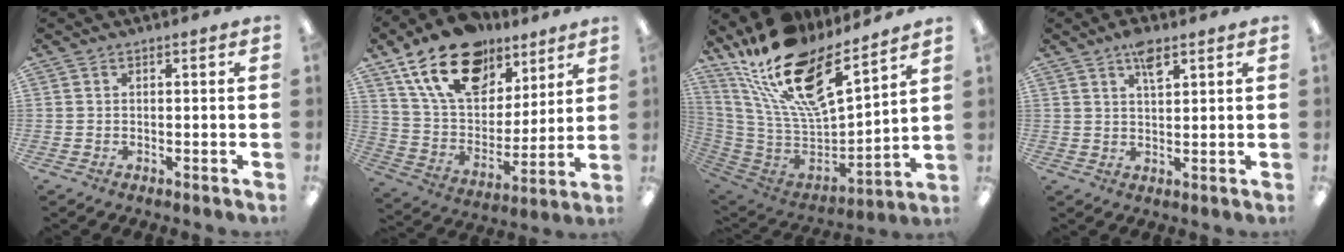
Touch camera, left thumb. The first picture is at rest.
{"total": 20.2, "force": [12.8, 11.8, 10.2], "torque": [-0.184, -0.058, 0.233]}
{"total": 22.8, "force": [16.0, 8.4, 13.8], "torque": [-0.246, -0.102, 0.284]}
{"total": 5.2, "force": [3.4, 1.8, 3.4], "torque": [-0.052, -0.010, 0.056]}